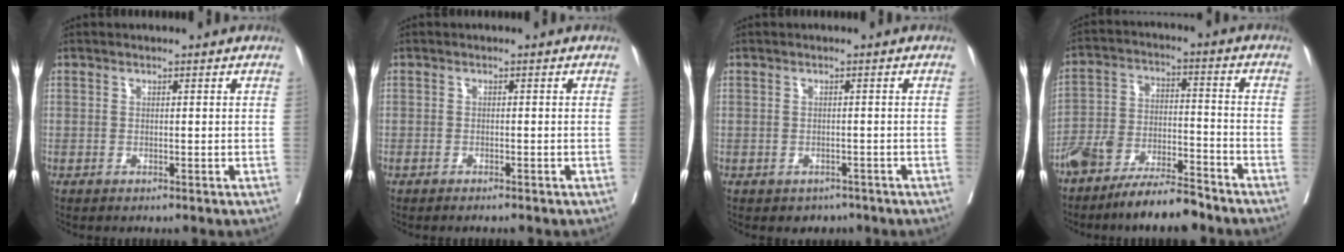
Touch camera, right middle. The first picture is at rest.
{"total": 1.7, "force": [-1.5, 0.2, 0.8], "torque": [-0.012, -0.003, -0.019]}
{"total": 2.4, "force": [-1.7, 1.6, 0.2], "torque": [-0.001, 0.006, -0.022]}
{"total": 10.9, "force": [-9.2, 2.3, 5.3], "torque": [-0.093, 0.006, -0.168]}